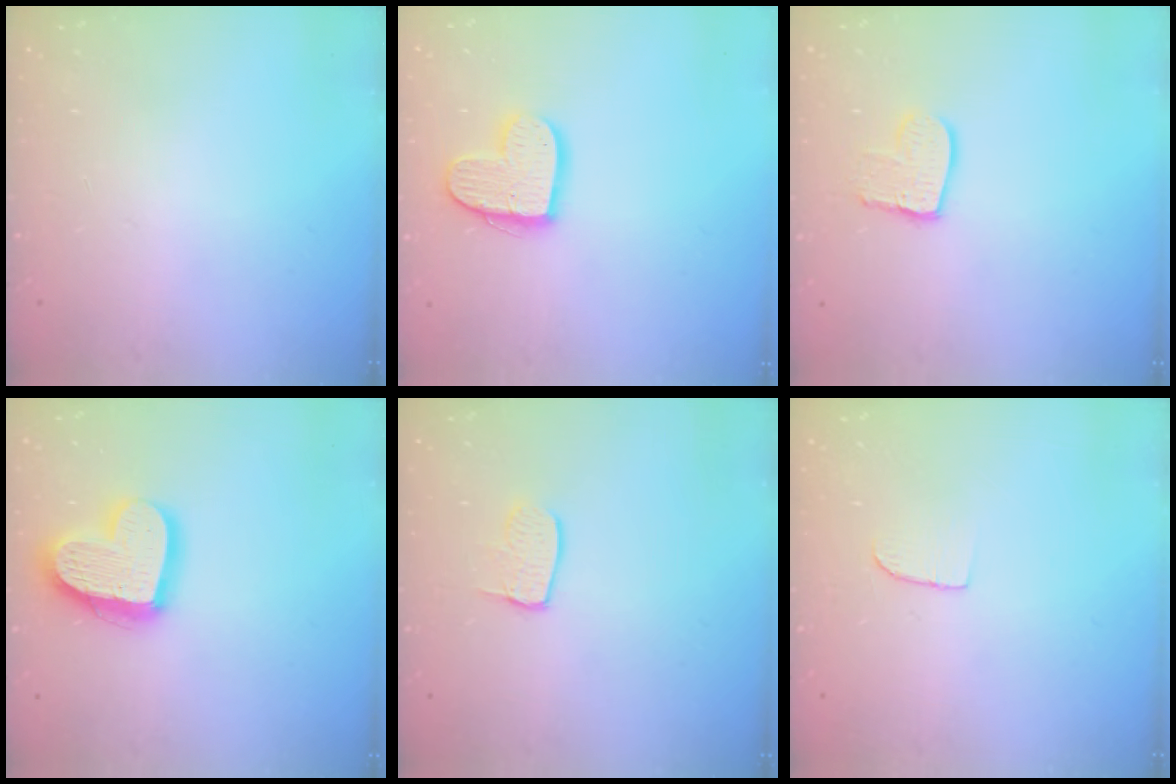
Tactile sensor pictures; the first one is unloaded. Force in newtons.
{"total": 13.5, "press": 13.5, "slide": 0.9}
{"total": 9.9, "press": 9.9, "slide": 0.8}
{"total": 17.8, "press": 17.7, "slide": 1.9}
{"total": 7.0, "press": 7.0, "slide": 0.6}
{"total": 4.6, "press": 4.6, "slide": 0.4}